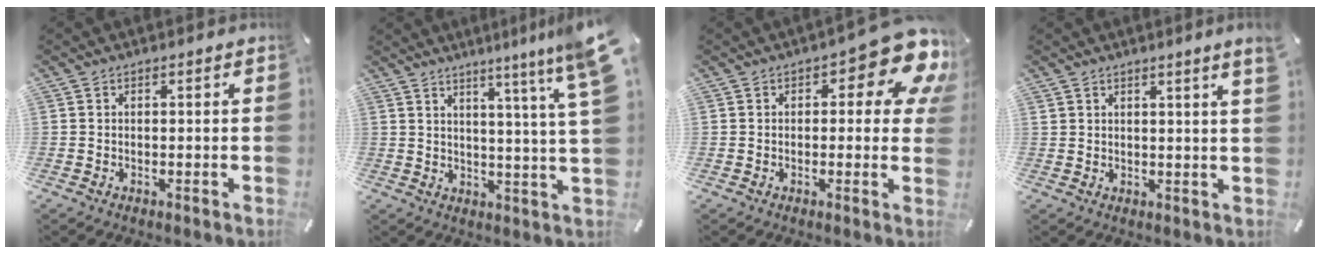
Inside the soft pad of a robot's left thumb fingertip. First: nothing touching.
{"total": 10.5, "force": [6.4, -0.9, 8.3], "torque": [-0.132, -0.043, 0.097]}
{"total": 12.2, "force": [5.5, 5.3, 9.5], "torque": [-0.113, -0.039, 0.090]}
{"total": 2.7, "force": [1.8, -0.2, 2.0], "torque": [-0.031, -0.008, 0.031]}